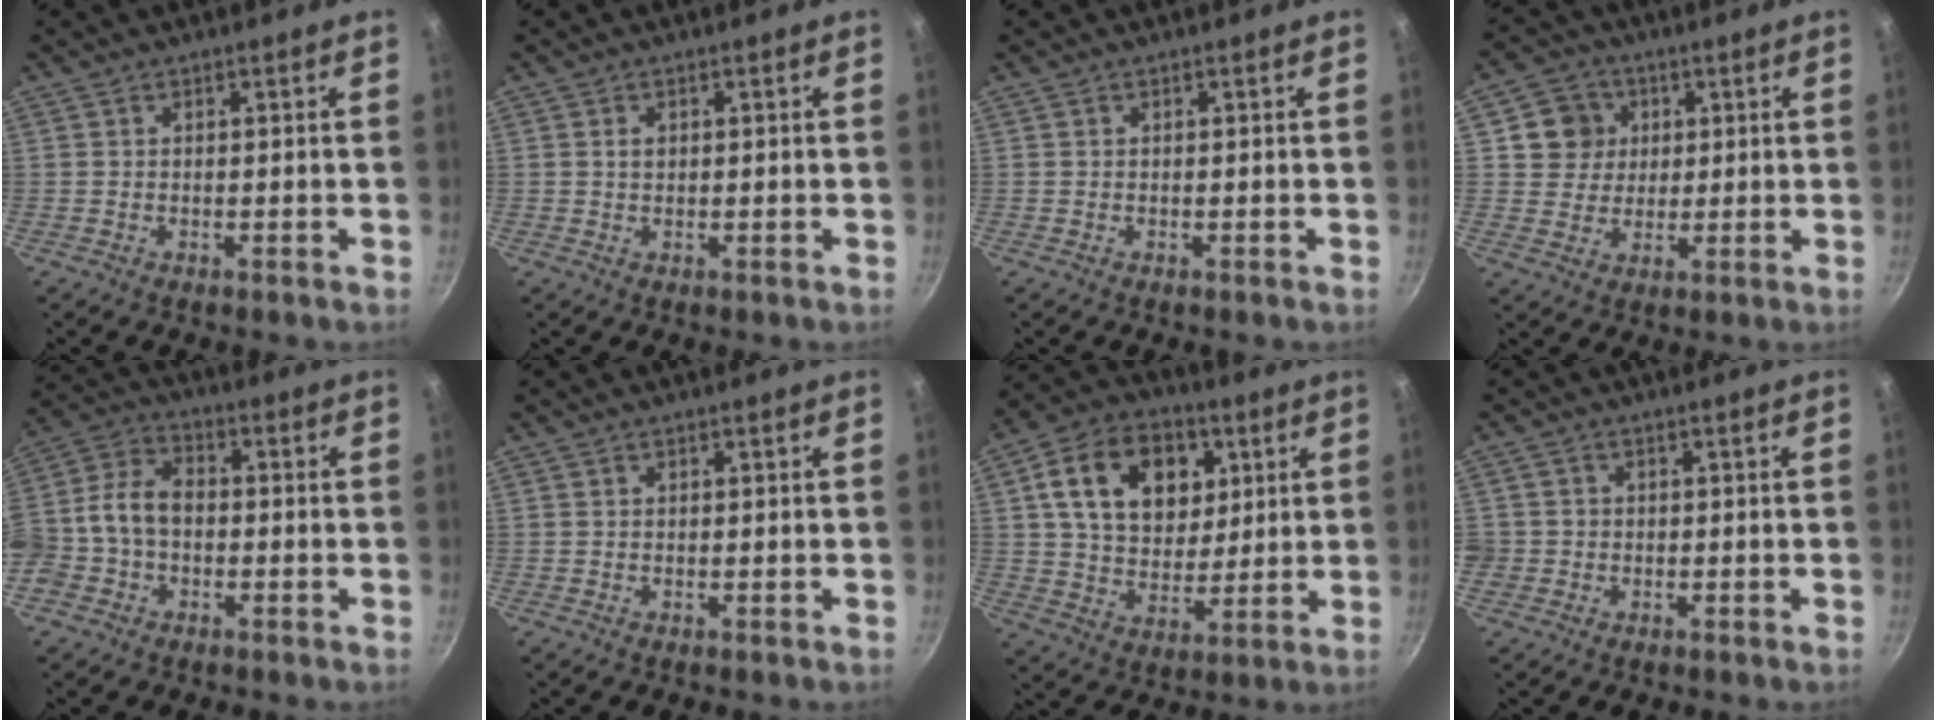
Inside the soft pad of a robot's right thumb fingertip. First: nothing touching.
{"total": 2.1, "force": [0.5, 1.5, 1.4], "torque": [-0.018, 0.002, 0.009]}
{"total": 0.0}
{"total": 7.4, "force": [2.1, 6.8, 2.0], "torque": [0.003, 0.005, 0.031]}
{"total": 11.4, "force": [-1.9, 8.2, 7.7], "torque": [-0.141, 0.041, -0.051]}
{"total": 0.0}
{"total": 18.1, "force": [5.5, 13.2, 11.1], "torque": [-0.158, -0.001, 0.087]}
{"total": 2.3, "force": [-0.6, 2.2, 0.4], "torque": [0.002, 0.008, -0.009]}